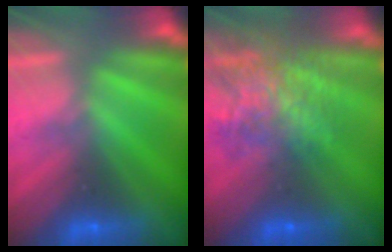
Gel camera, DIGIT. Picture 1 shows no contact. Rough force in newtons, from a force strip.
{"total": 9.4}